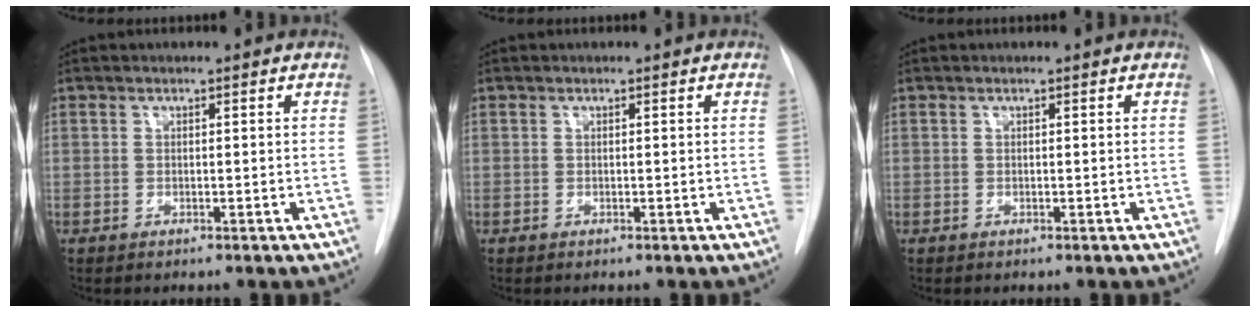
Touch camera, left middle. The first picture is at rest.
{"total": 0.0}
{"total": 0.0}